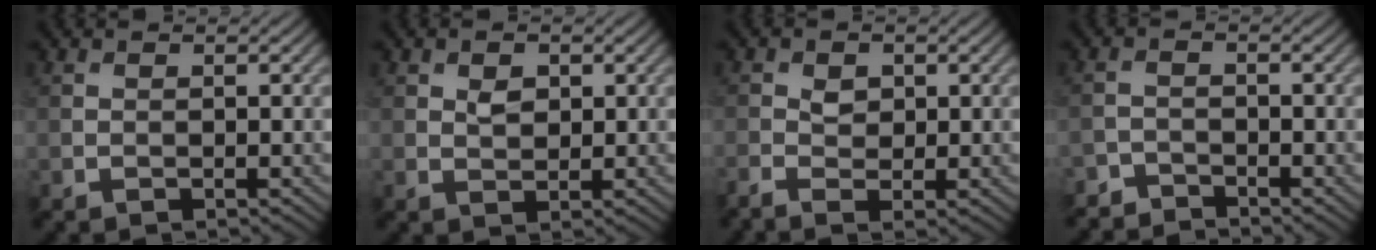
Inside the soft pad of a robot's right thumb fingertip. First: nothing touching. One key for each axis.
{"total": 1.9, "fx": 0.7, "fy": 1.3, "fz": 1.2, "tx": -0.020, "ty": -0.003, "tz": 0.013}
{"total": 2.1, "fx": -0.2, "fy": 1.5, "fz": 1.5, "tx": -0.033, "ty": 0.001, "tz": -0.007}
{"total": 2.8, "fx": -2.7, "fy": 0.6, "fz": 0.1, "tx": 0.003, "ty": -0.002, "tz": -0.059}